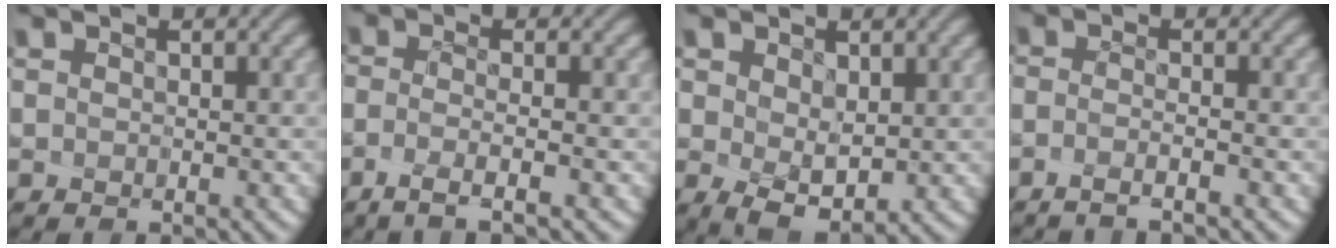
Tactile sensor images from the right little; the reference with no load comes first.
{"total": 2.6, "force": [-2.1, -1.2, 1.0], "torque": [-0.023, -0.028, -0.028]}
{"total": 3.8, "force": [0.1, 2.3, 3.0], "torque": [-0.062, -0.025, 0.018]}
{"total": 2.5, "force": [-1.9, -1.5, -0.3], "torque": [0.004, -0.024, -0.024]}